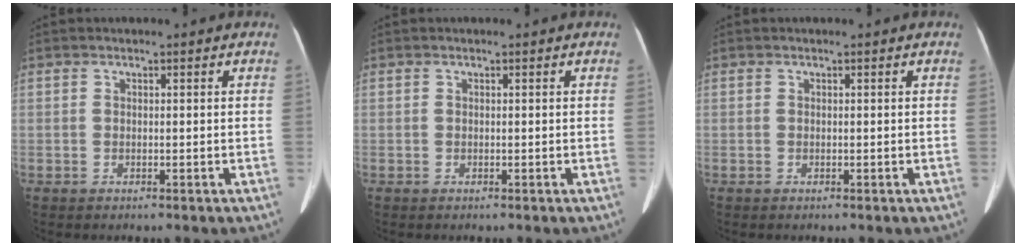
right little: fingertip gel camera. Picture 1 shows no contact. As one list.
[{"total": 0.0}, {"total": 0.0}]